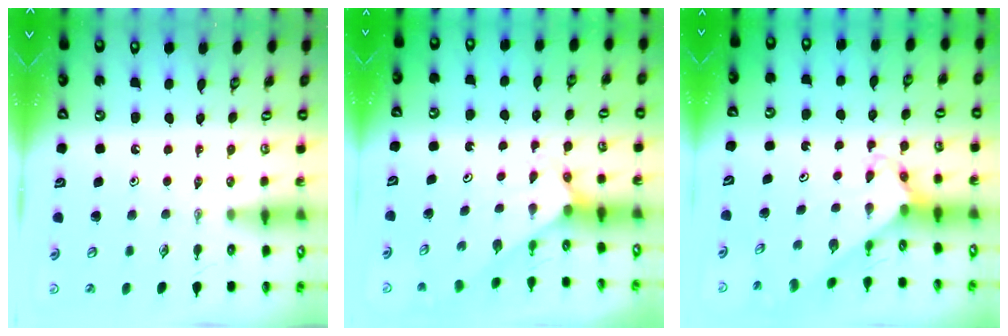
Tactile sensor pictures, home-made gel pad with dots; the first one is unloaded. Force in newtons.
{"total": 2.1, "press": 2.1, "slide": 0.1}
{"total": 2.9, "press": 2.9, "slide": 0.2}